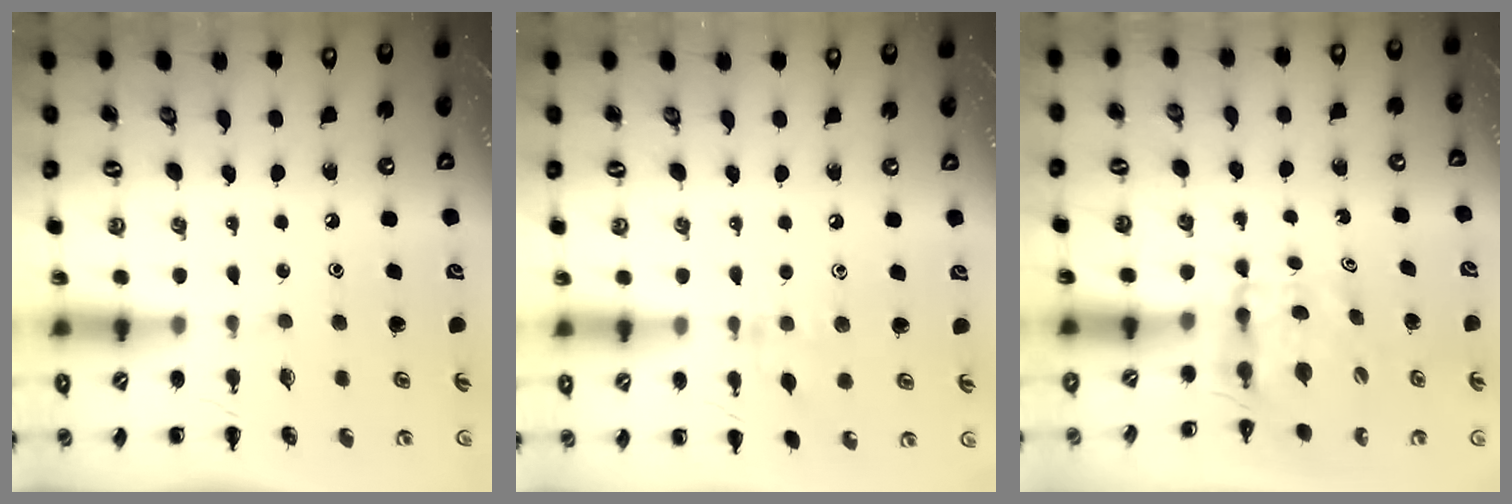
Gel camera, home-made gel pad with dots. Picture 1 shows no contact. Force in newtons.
{"total": 5.6, "press": 5.3, "slide": 1.8}
{"total": 3.9, "press": 3.9, "slide": 0.1}